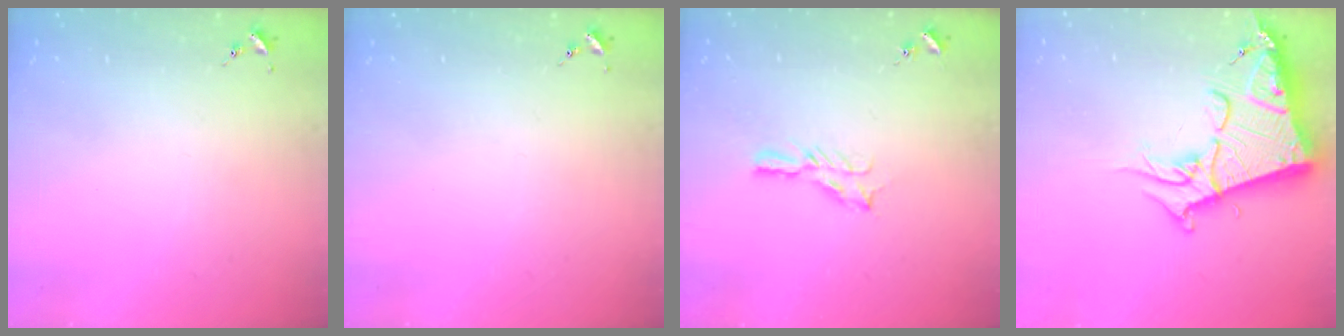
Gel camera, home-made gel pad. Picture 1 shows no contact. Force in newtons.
{"total": 0.0}
{"total": 4.7, "press": 4.7, "slide": 0.5}
{"total": 18.5, "press": 18.4, "slide": 1.8}